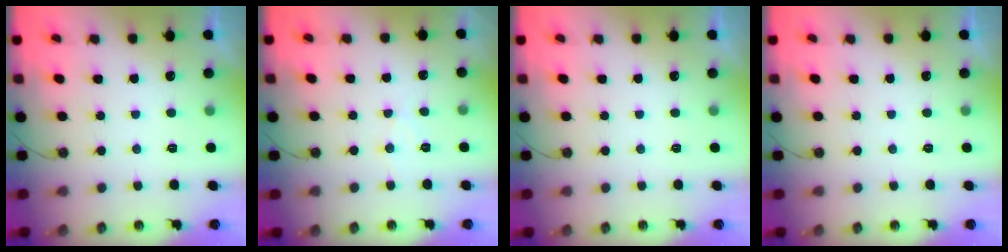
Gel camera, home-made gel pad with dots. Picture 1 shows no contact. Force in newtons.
{"total": 5.2, "press": 5.2, "slide": 0.8}
{"total": 0.0}
{"total": 0.0}